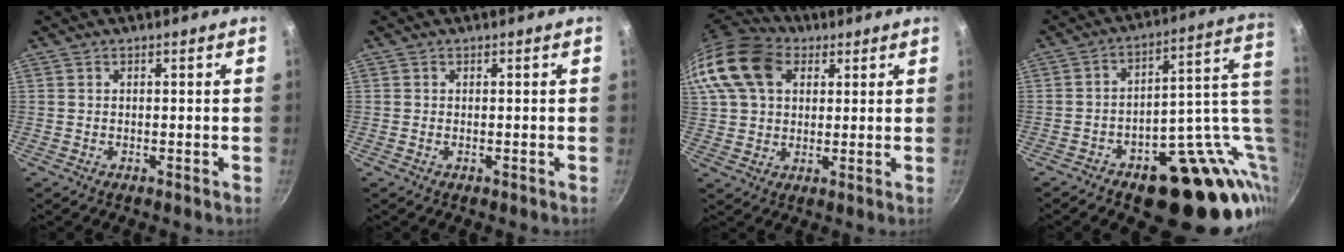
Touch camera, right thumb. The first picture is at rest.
{"total": 0.0}
{"total": 18.0, "force": [6.5, 13.1, 10.6], "torque": [-0.217, 0.022, 0.108]}
{"total": 23.0, "force": [-3.5, 13.8, 18.0], "torque": [-0.153, 0.035, -0.029]}